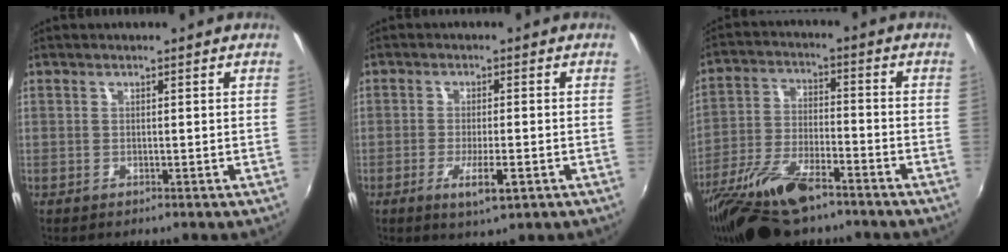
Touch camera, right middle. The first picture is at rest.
{"total": 5.0, "force": [-2.2, 1.1, 4.3], "torque": [-0.086, -0.014, -0.038]}
{"total": 16.3, "force": [-11.9, 5.4, 9.7], "torque": [-0.206, -0.031, -0.223]}